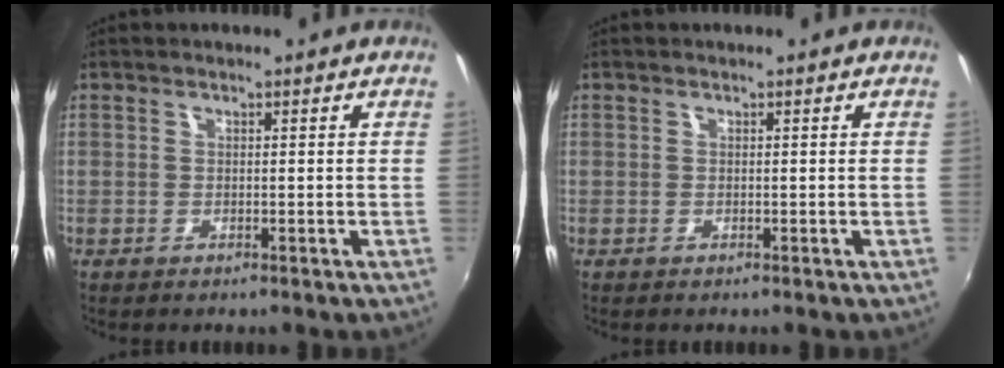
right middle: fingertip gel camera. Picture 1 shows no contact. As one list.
[{"total": 0.0}]